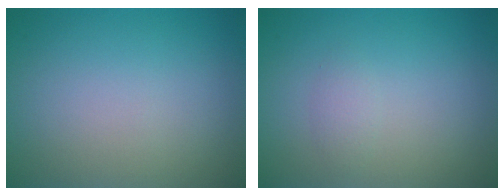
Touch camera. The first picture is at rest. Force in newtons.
{"total": 0.9, "press": 0.9, "slide": 0.0}